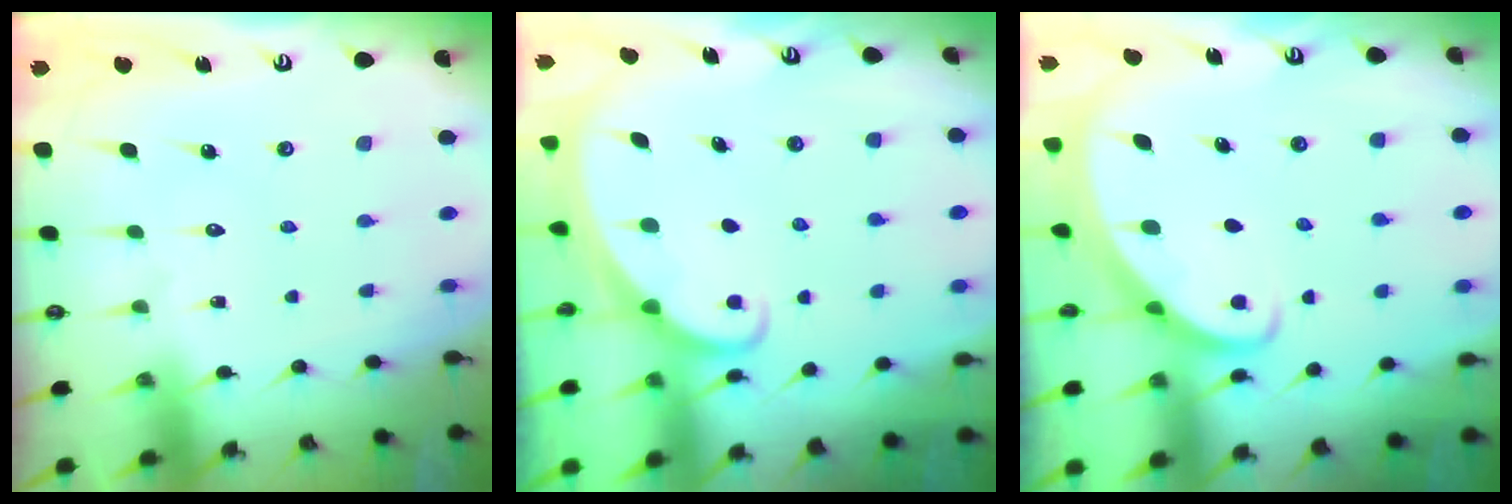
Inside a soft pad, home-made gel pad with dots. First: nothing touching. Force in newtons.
{"total": 2.3, "press": 2.3, "slide": 0.2}
{"total": 2.6, "press": 2.6, "slide": 0.3}